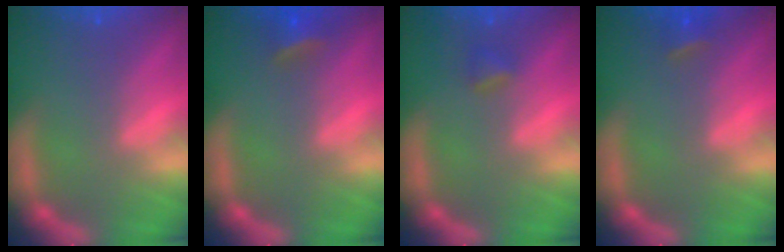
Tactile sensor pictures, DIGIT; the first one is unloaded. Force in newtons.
{"total": 2.9}
{"total": 1.4}
{"total": 1.9}